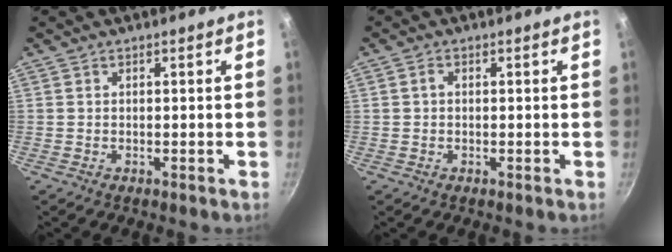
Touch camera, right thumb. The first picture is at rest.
{"total": 1.1, "force": [0.1, 0.8, 0.7], "torque": [-0.012, 0.007, 0.001]}